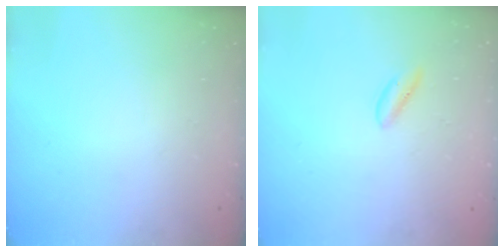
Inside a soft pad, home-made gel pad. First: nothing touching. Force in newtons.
{"total": 0.5, "press": 0.4, "slide": 0.4}